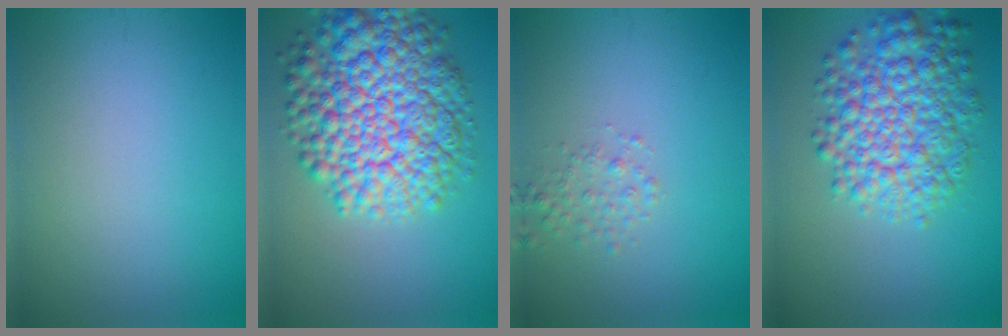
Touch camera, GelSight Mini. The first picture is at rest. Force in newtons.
{"total": 11.7, "press": 11.7, "slide": 0.4}
{"total": 1.5, "press": 1.5, "slide": 0.1}
{"total": 7.6, "press": 7.6, "slide": 0.2}